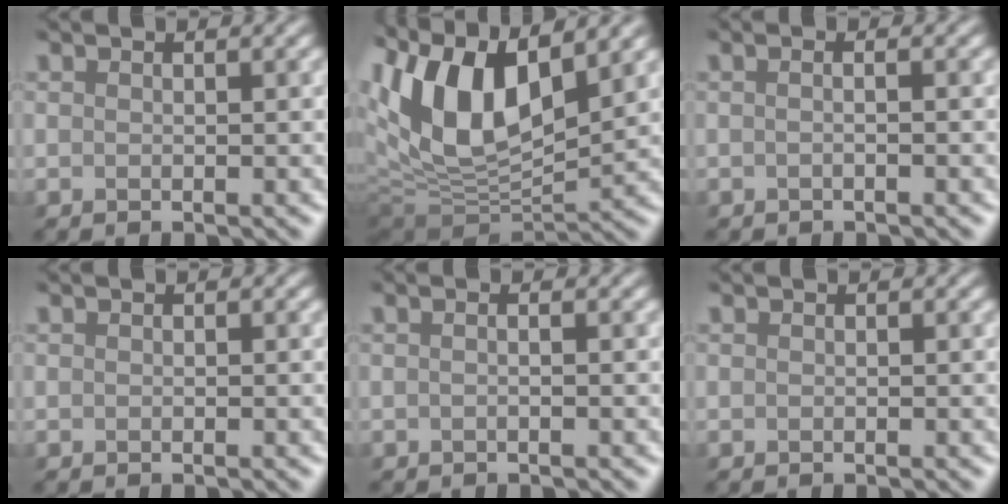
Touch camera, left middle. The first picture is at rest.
{"total": 12.4, "force": [4.8, 5.8, 9.9], "torque": [-0.195, 0.014, 0.082]}
{"total": 1.0, "force": [-0.1, 0.5, 0.9], "torque": [0.006, -0.001, -0.017]}
{"total": 0.0}
{"total": 0.7, "force": [-0.2, 0.3, 0.7], "torque": [0.005, 0.000, -0.013]}
{"total": 0.0}